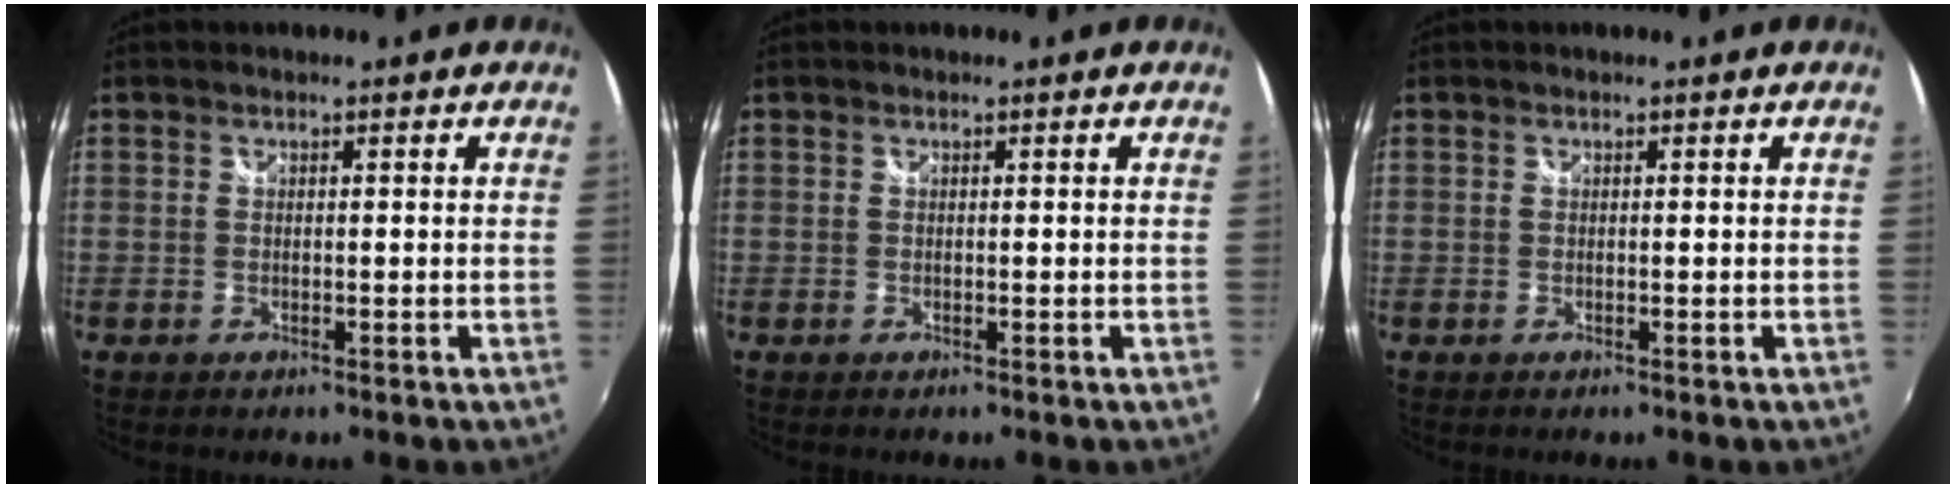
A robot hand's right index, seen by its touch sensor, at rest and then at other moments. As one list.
[{"total": 0.0}, {"total": 0.0}]